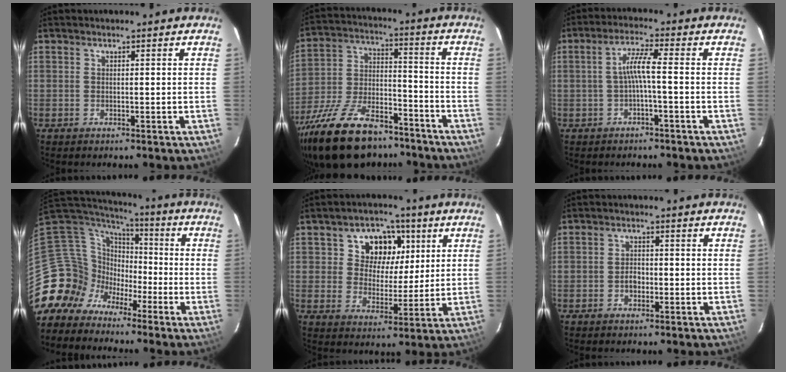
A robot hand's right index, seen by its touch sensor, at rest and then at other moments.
{"total": 24.3, "force": [-17.6, 10.6, 12.9], "torque": [-0.266, -0.015, -0.282]}
{"total": 4.1, "force": [-1.1, -0.3, 4.0], "torque": [-0.084, 0.007, -0.020]}
{"total": 11.1, "force": [-6.1, 9.2, 1.2], "torque": [-0.049, 0.039, -0.131]}
{"total": 9.7, "force": [3.5, 7.7, 4.6], "torque": [-0.084, 0.011, 0.057]}
{"total": 1.9, "force": [-0.7, 1.4, 1.1], "torque": [-0.020, 0.007, -0.013]}